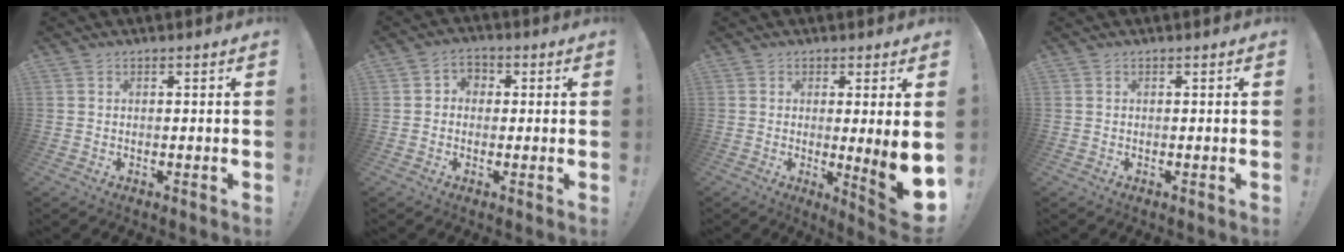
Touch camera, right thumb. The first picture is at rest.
{"total": 3.9, "force": [-0.3, 3.6, 1.7], "torque": [-0.029, 0.009, -0.004]}
{"total": 9.4, "force": [-0.3, 0.1, 9.4], "torque": [-0.125, -0.020, -0.003]}
{"total": 0.0}